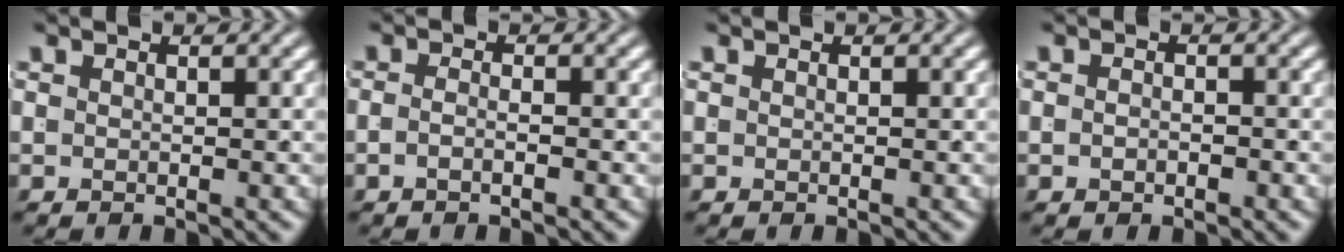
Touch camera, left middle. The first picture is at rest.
{"total": 1.5, "force": [-0.9, -0.3, 1.1], "torque": [-0.015, -0.001, -0.018]}
{"total": 0.0}
{"total": 0.8, "force": [-0.7, -0.1, 0.3], "torque": [-0.008, -0.006, -0.010]}